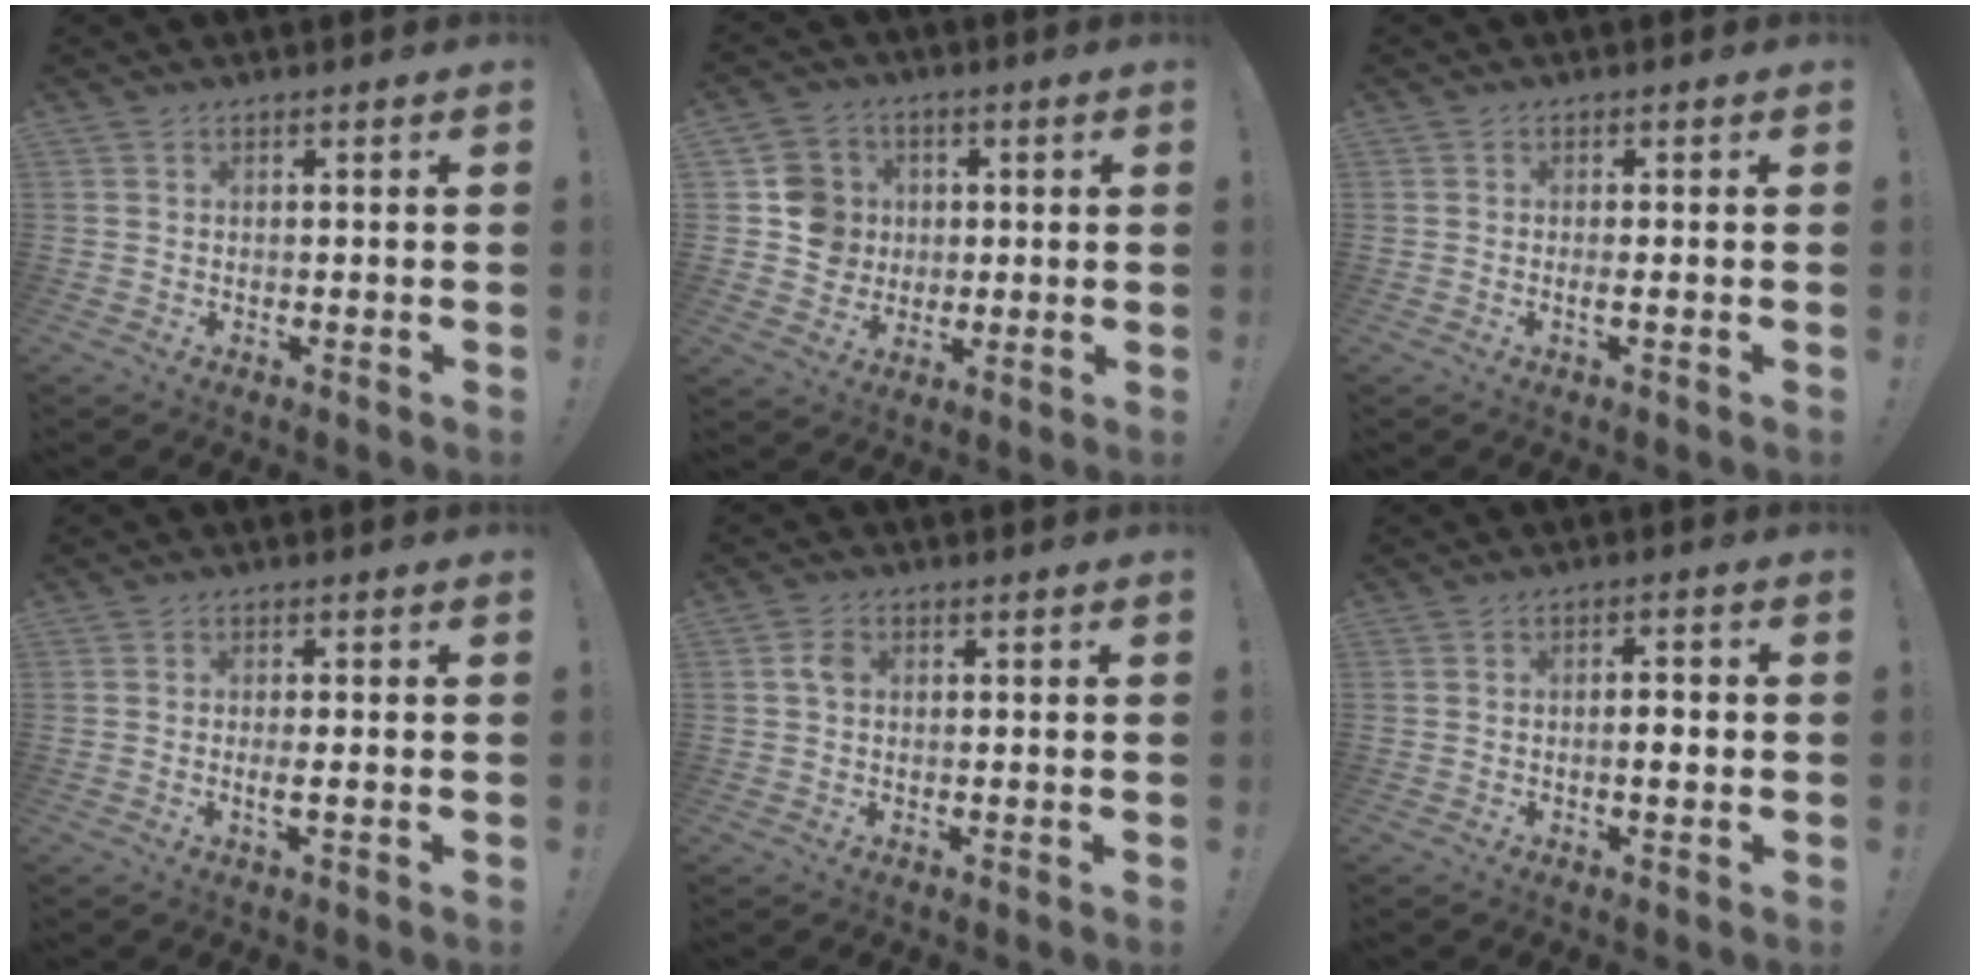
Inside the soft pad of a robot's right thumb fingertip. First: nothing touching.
{"total": 10.6, "force": [1.1, 10.2, 2.9], "torque": [-0.034, 0.003, 0.029]}
{"total": 1.5, "force": [-0.2, -0.3, 1.5], "torque": [-0.018, -0.007, -0.006]}
{"total": 2.2, "force": [-0.3, -0.1, 2.2], "torque": [-0.030, -0.008, -0.007]}
{"total": 2.7, "force": [0.4, 1.9, 1.9], "torque": [-0.039, 0.008, 0.006]}
{"total": 3.4, "force": [-0.7, 0.9, 3.2], "torque": [-0.040, -0.001, -0.017]}